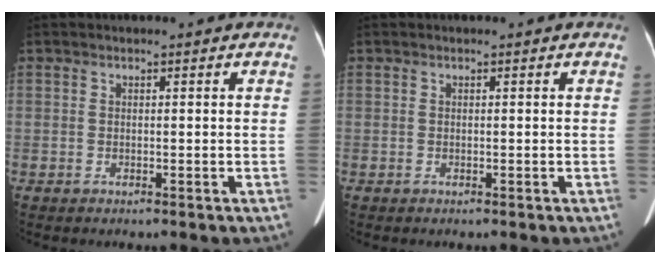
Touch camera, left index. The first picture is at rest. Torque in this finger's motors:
{"motor_torque": [-0.01, 0.03, 0.00, 0.00]}